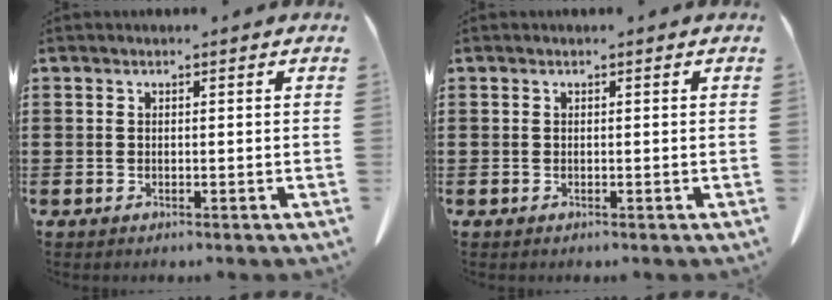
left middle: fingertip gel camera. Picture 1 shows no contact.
{"total": 0.0}